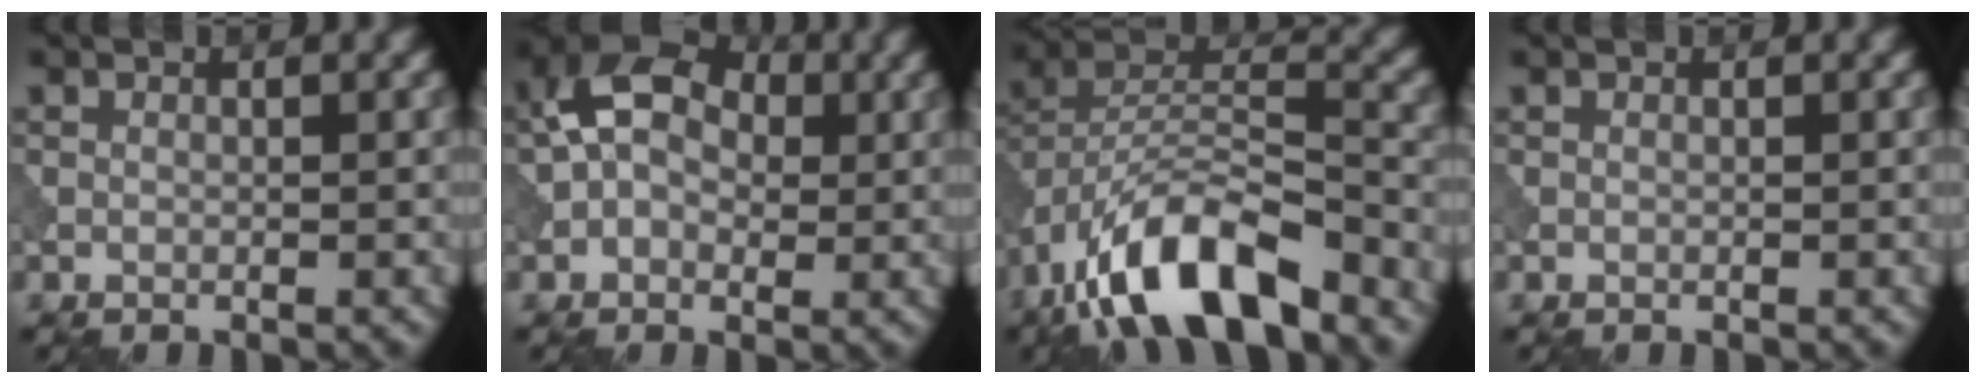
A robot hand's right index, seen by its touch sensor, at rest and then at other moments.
{"total": 7.6, "force": [1.1, 5.3, 5.4], "torque": [-0.099, 0.030, 0.001]}
{"total": 11.3, "force": [-7.5, 4.0, 7.4], "torque": [-0.128, 0.011, -0.147]}
{"total": 0.0}